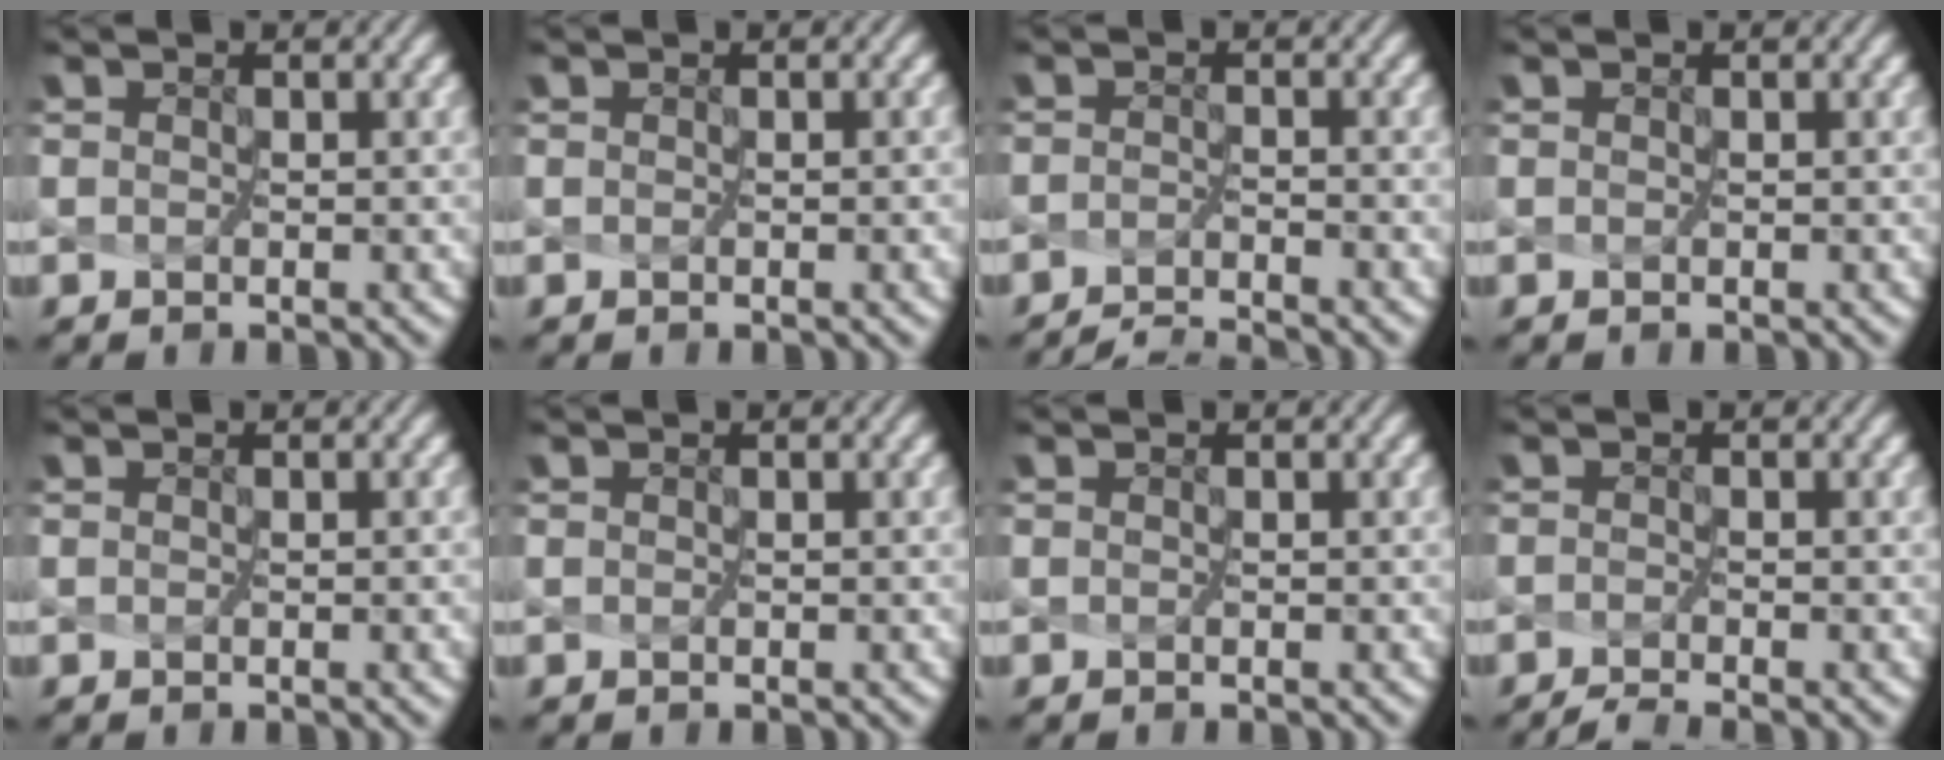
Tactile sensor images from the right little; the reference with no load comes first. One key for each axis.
{"total": 1.3, "fx": -0.2, "fy": 0.6, "fz": 1.1, "tx": -0.008, "ty": -0.001, "tz": -0.006}
{"total": 3.1, "fx": -3.1, "fy": -0.6, "fz": 0.3, "tx": -0.009, "ty": -0.012, "tz": -0.054}
{"total": 0.0}
{"total": 0.9, "fx": -0.1, "fy": 0.4, "fz": 0.8, "tx": -0.005, "ty": -0.001, "tz": -0.005}
{"total": 0.0}
{"total": 0.0}
{"total": 1.9, "fx": -1.7, "fy": -0.2, "fz": 0.6, "tx": -0.020, "ty": -0.007, "tz": -0.036}